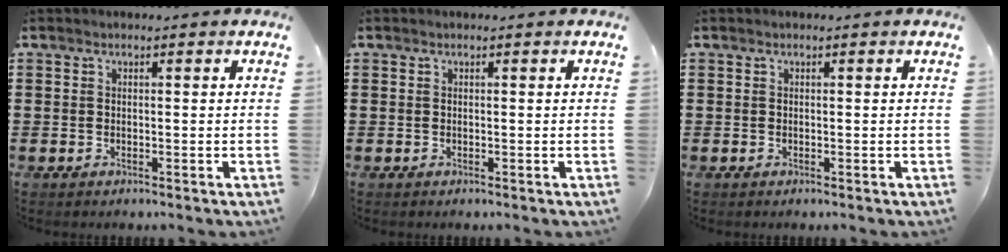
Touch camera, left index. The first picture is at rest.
{"total": 0.0}
{"total": 0.0}